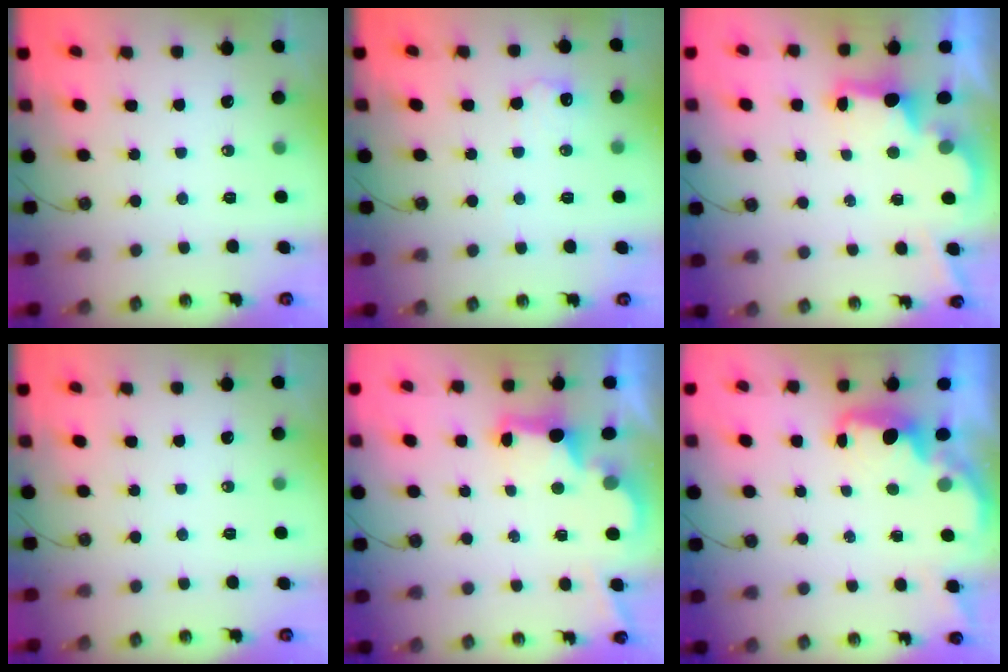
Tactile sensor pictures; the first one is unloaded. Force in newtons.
{"total": 8.1, "press": 8.1, "slide": 0.4}
{"total": 2.6, "press": 2.5, "slide": 0.7}
{"total": 0.0}
{"total": 2.9, "press": 2.8, "slide": 0.9}
{"total": 1.6, "press": 1.4, "slide": 0.7}